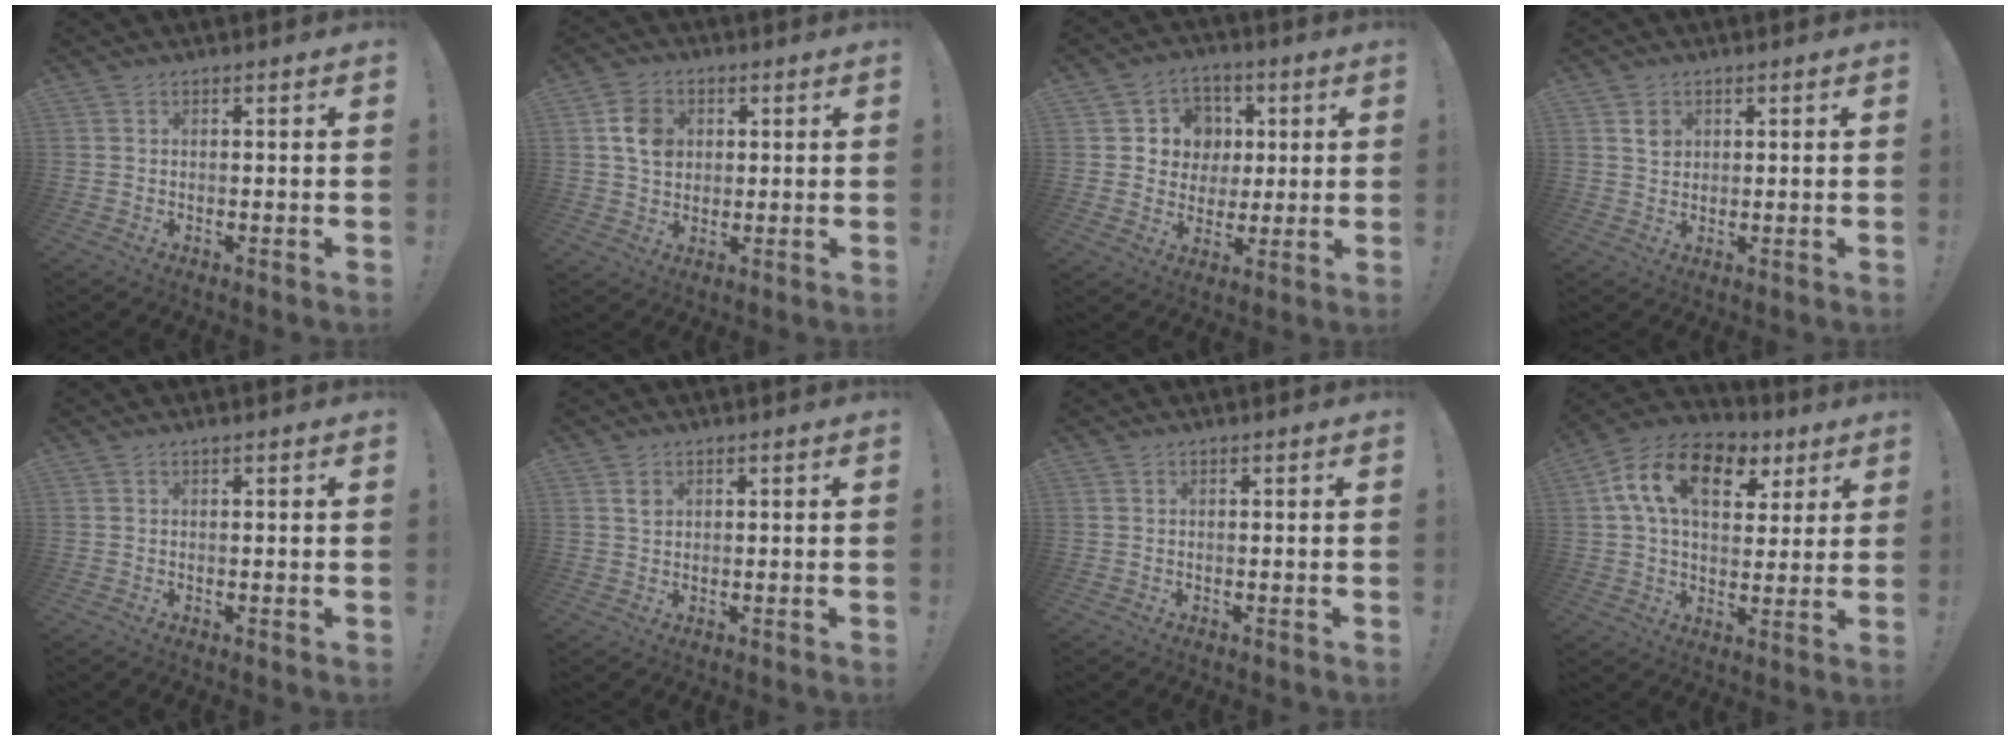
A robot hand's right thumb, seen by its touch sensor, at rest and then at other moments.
{"total": 8.8, "force": [2.1, 7.2, 4.5], "torque": [-0.063, 0.009, 0.044]}
{"total": 8.6, "force": [1.2, 8.3, 1.6], "torque": [-0.015, -0.009, 0.030]}
{"total": 3.3, "force": [1.5, 2.8, 1.0], "torque": [0.001, -0.007, 0.025]}
{"total": 0.6, "force": [0.3, -0.3, 0.4], "torque": [-0.008, 0.001, 0.006]}
{"total": 2.2, "force": [1.2, 1.6, 0.9], "torque": [-0.001, -0.005, 0.019]}
{"total": 0.0}
{"total": 16.8, "force": [6.8, 10.3, 11.4], "torque": [-0.176, -0.016, 0.120]}